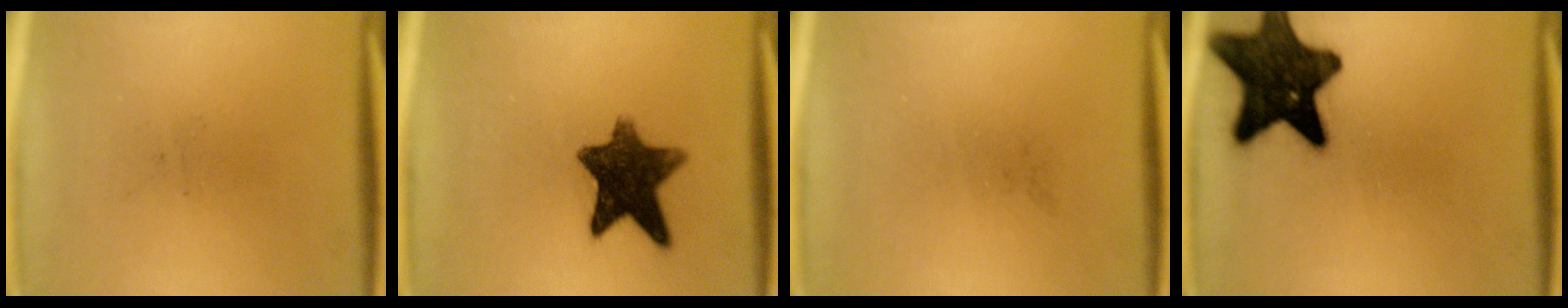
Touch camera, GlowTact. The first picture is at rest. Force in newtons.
{"total": 10.9}
{"total": 0.0}
{"total": 15.8}